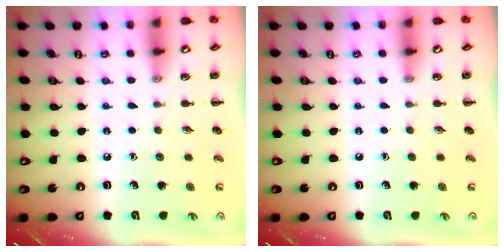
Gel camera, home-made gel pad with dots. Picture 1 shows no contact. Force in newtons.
{"total": 0.0}